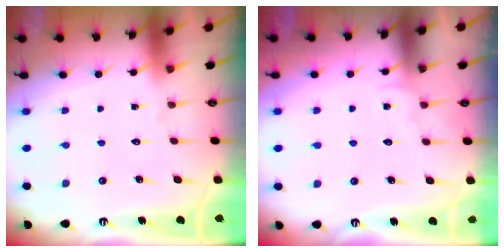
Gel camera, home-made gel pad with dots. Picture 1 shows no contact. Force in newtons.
{"total": 2.4, "press": 2.4, "slide": 0.2}